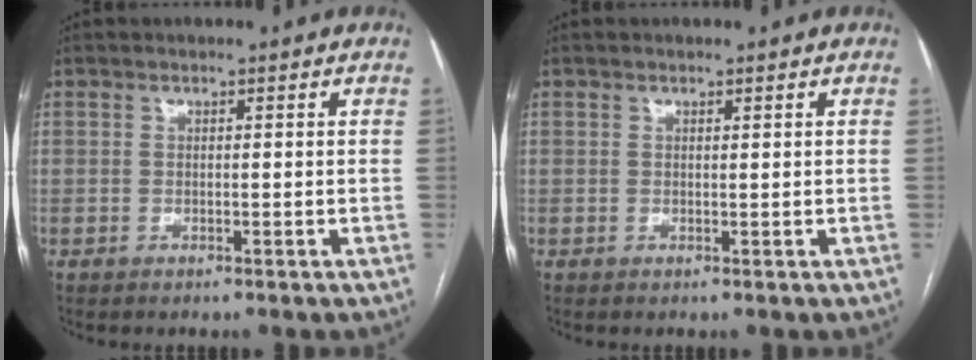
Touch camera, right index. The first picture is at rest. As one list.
[{"total": 0.0}]